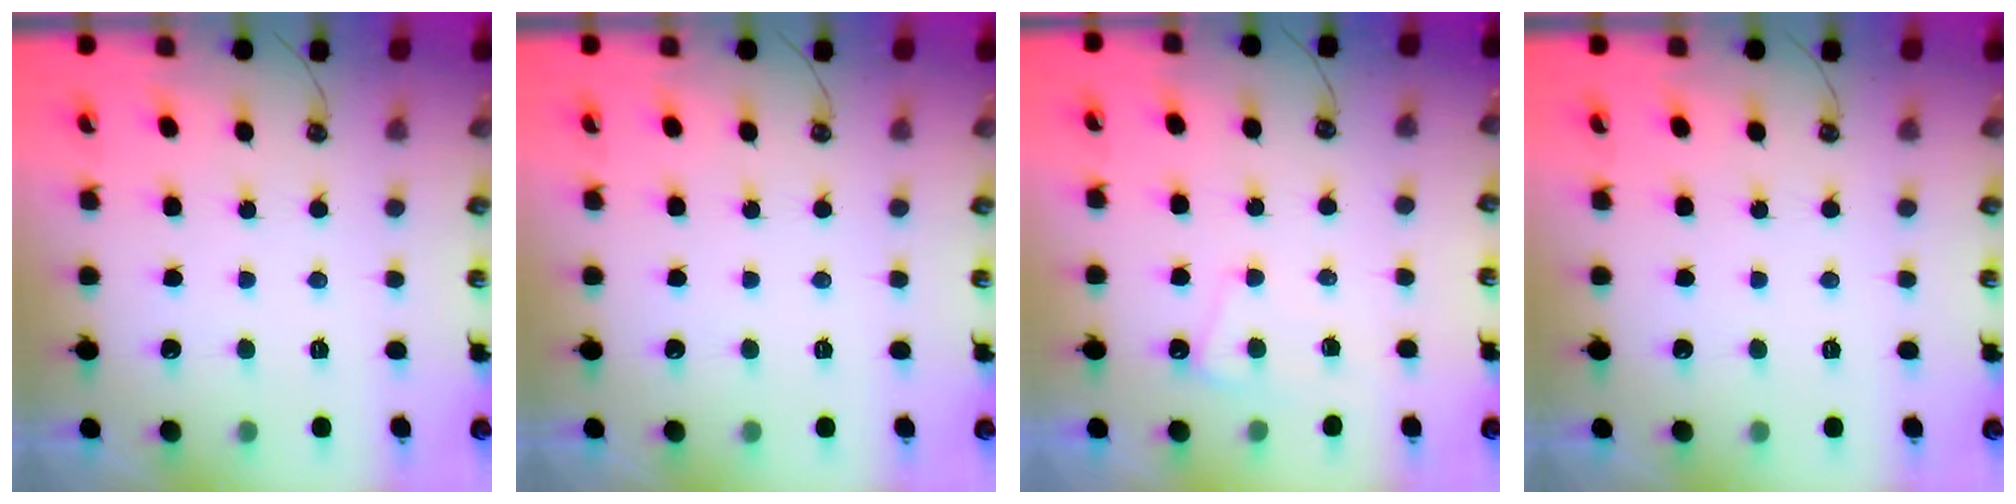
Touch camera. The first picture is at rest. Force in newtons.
{"total": 0.0}
{"total": 1.6, "press": 1.5, "slide": 0.4}
{"total": 0.0}